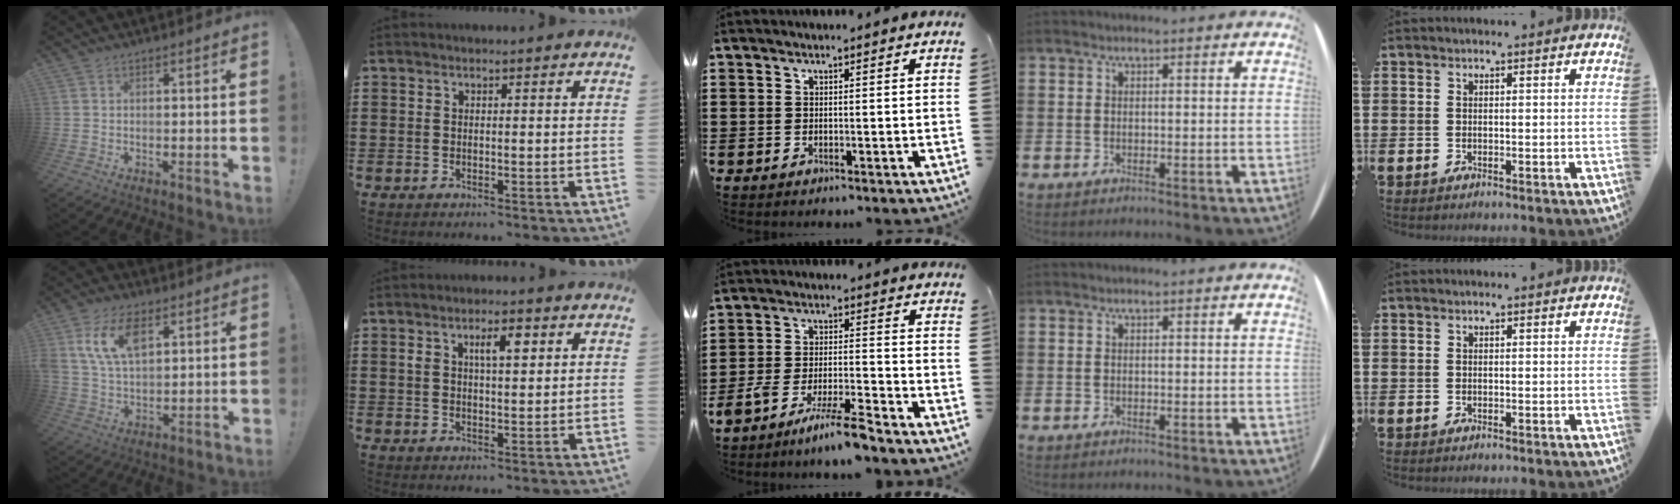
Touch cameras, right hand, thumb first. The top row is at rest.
{"thumb": {"total": 12.4, "force": [5.2, 7.0, 8.8], "torque": [-0.168, -0.003, 0.096]}, "index": {"total": 4.7, "force": [1.8, 1.8, 3.9], "torque": [-0.067, 0.005, 0.025]}, "middle": {"total": 7.2, "force": [-6.3, 0.0, 3.5], "torque": [-0.072, -0.008, -0.122]}}